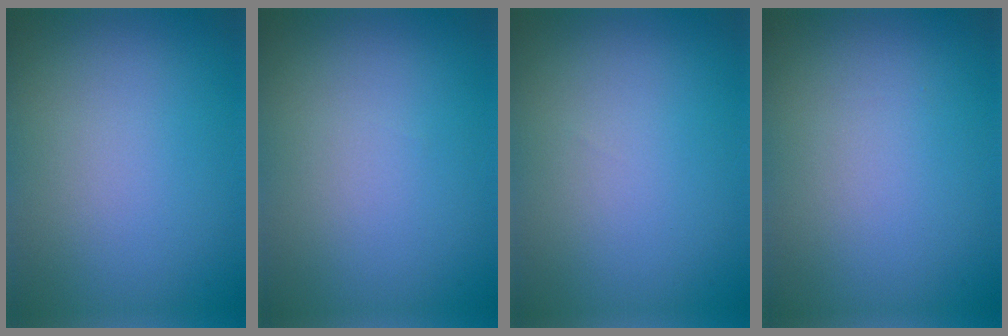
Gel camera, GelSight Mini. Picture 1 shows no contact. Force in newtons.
{"total": 0.0}
{"total": 0.0}
{"total": 0.0}